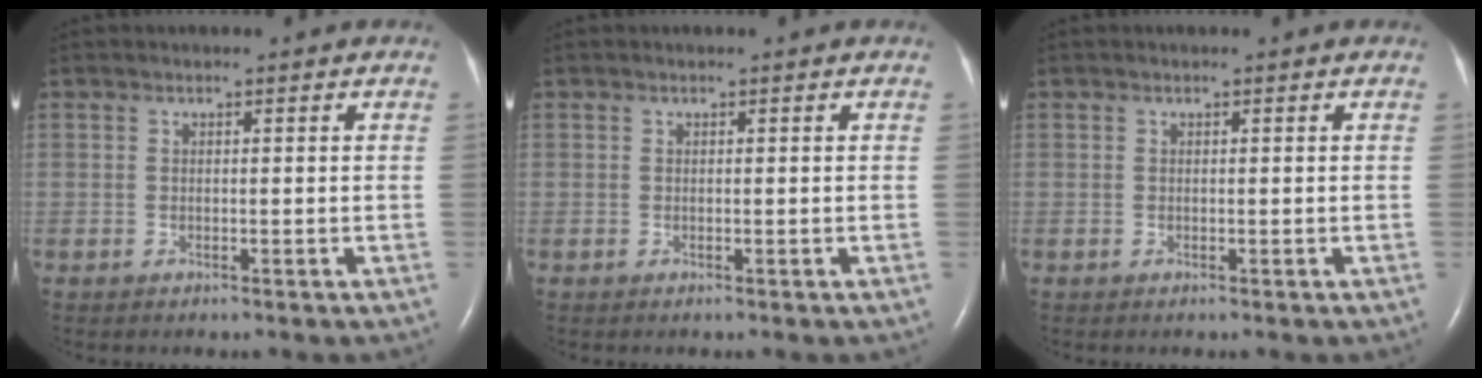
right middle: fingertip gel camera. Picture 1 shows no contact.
{"total": 0.0}
{"total": 0.0}